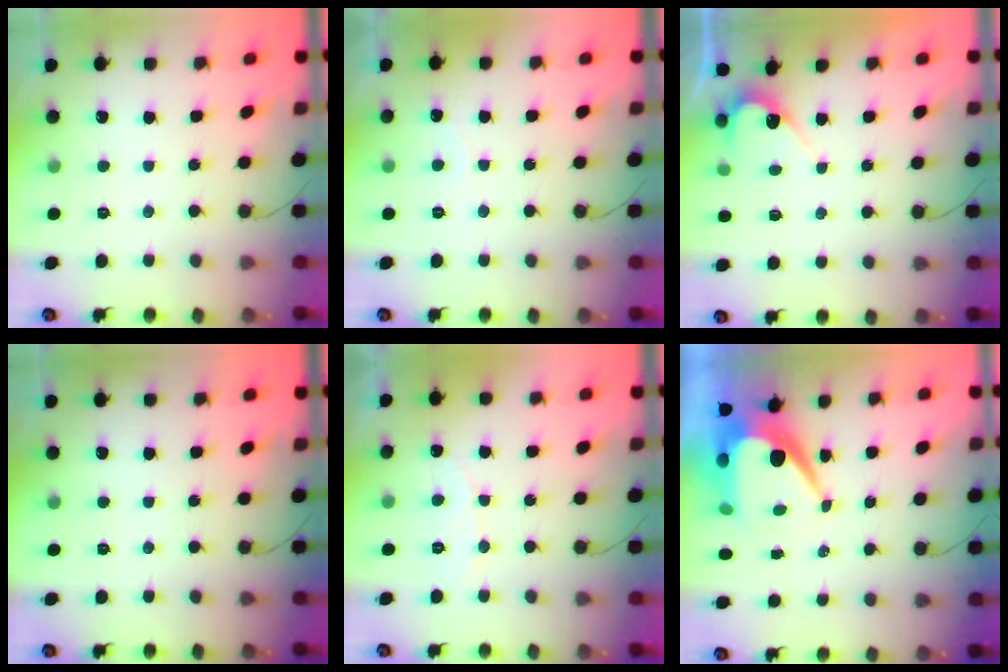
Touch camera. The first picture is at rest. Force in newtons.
{"total": 1.9, "press": 1.9, "slide": 0.2}
{"total": 4.6, "press": 4.6, "slide": 0.2}
{"total": 0.0}
{"total": 4.2, "press": 4.2, "slide": 0.4}
{"total": 11.8, "press": 11.8, "slide": 1.0}